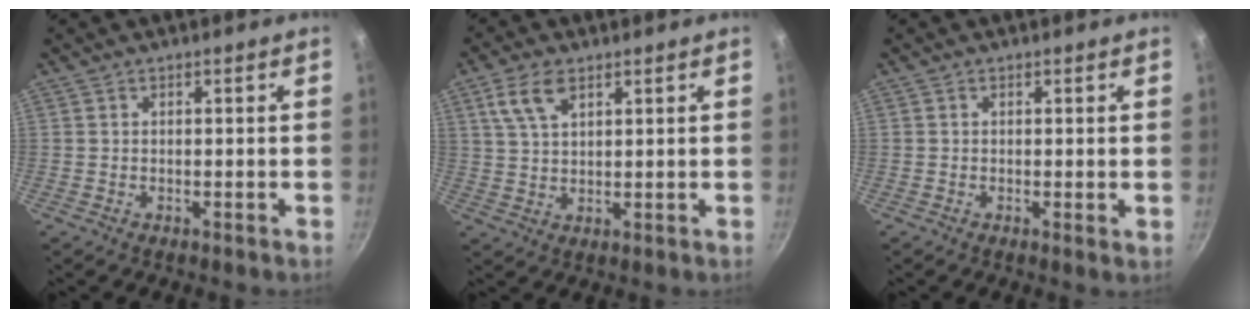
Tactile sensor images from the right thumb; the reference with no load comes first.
{"total": 6.5, "force": [3.3, 3.3, 4.5], "torque": [-0.082, -0.002, 0.066]}
{"total": 1.0, "force": [0.2, 0.3, 0.9], "torque": [-0.015, -0.004, 0.000]}